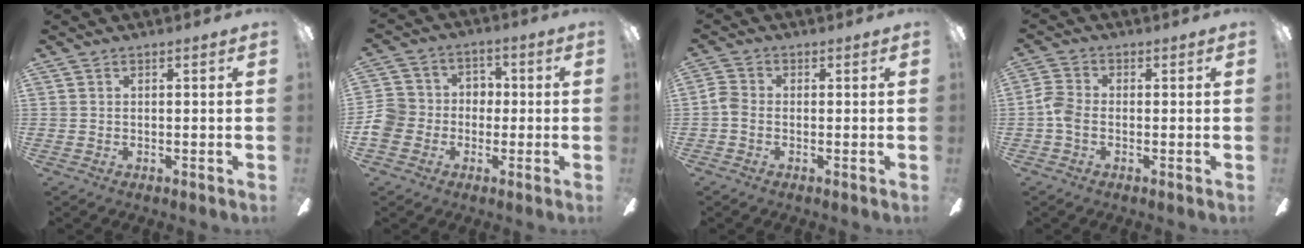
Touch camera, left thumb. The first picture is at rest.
{"total": 8.3, "force": [-2.9, 7.4, 2.3], "torque": [-0.067, 0.037, -0.055]}
{"total": 2.9, "force": [-0.9, 1.9, 1.9], "torque": [-0.040, 0.006, -0.017]}
{"total": 4.5, "force": [-1.1, 2.8, 3.3], "torque": [-0.070, 0.008, -0.020]}